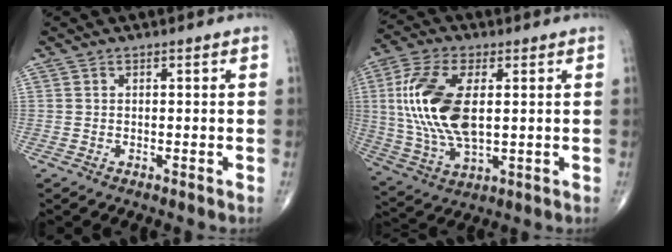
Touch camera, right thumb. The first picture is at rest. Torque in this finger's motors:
{"motor_torque": [1.64, 2.42, 1.56, 0.22, 0.68]}